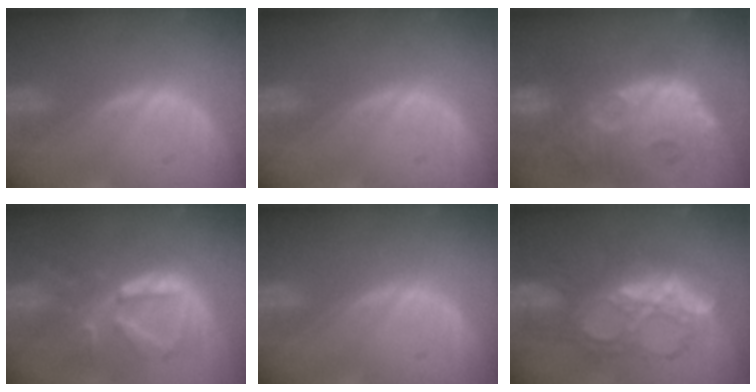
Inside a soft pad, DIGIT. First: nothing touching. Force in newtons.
{"total": 0.0}
{"total": 14.4, "press": 12.6, "slide": 7.1}
{"total": 9.0, "press": 8.6, "slide": 2.4}
{"total": 0.0}
{"total": 9.1, "press": 9.1, "slide": 0.6}